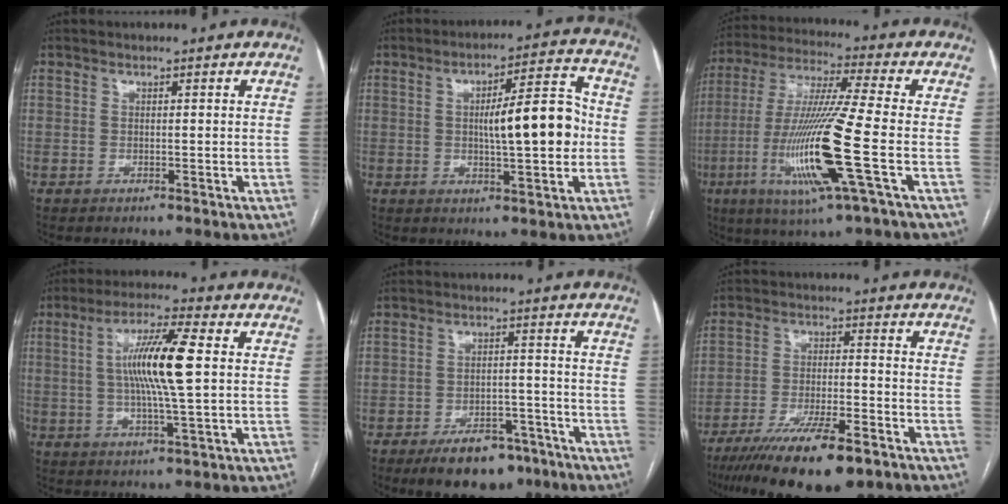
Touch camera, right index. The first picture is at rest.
{"total": 11.3, "force": [0.1, 2.4, 11.1], "torque": [-0.164, 0.022, 0.003]}
{"total": 17.2, "force": [-4.8, -0.5, 16.5], "torque": [-0.339, -0.019, -0.097]}
{"total": 11.5, "force": [1.4, 0.7, 11.4], "torque": [-0.213, 0.005, 0.022]}
{"total": 9.6, "force": [-6.7, 4.8, 4.9], "torque": [-0.067, 0.008, -0.101]}
{"total": 15.1, "force": [-10.5, 3.4, 10.3], "torque": [-0.174, -0.028, -0.175]}